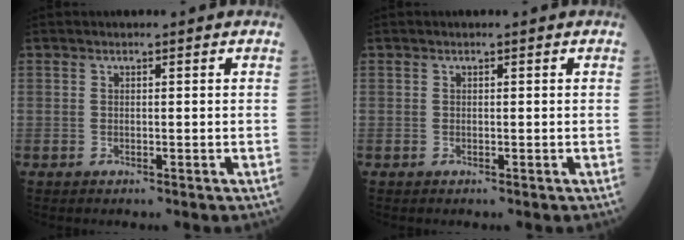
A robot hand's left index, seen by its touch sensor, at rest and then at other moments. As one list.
[{"total": 0.0}]